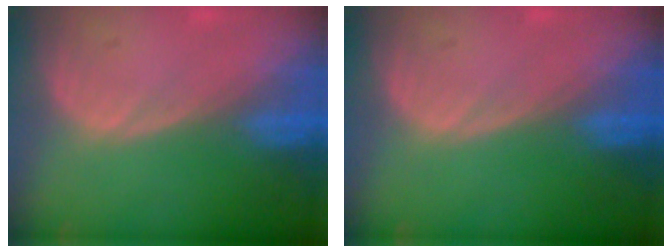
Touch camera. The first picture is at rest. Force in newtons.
{"total": 0.0}